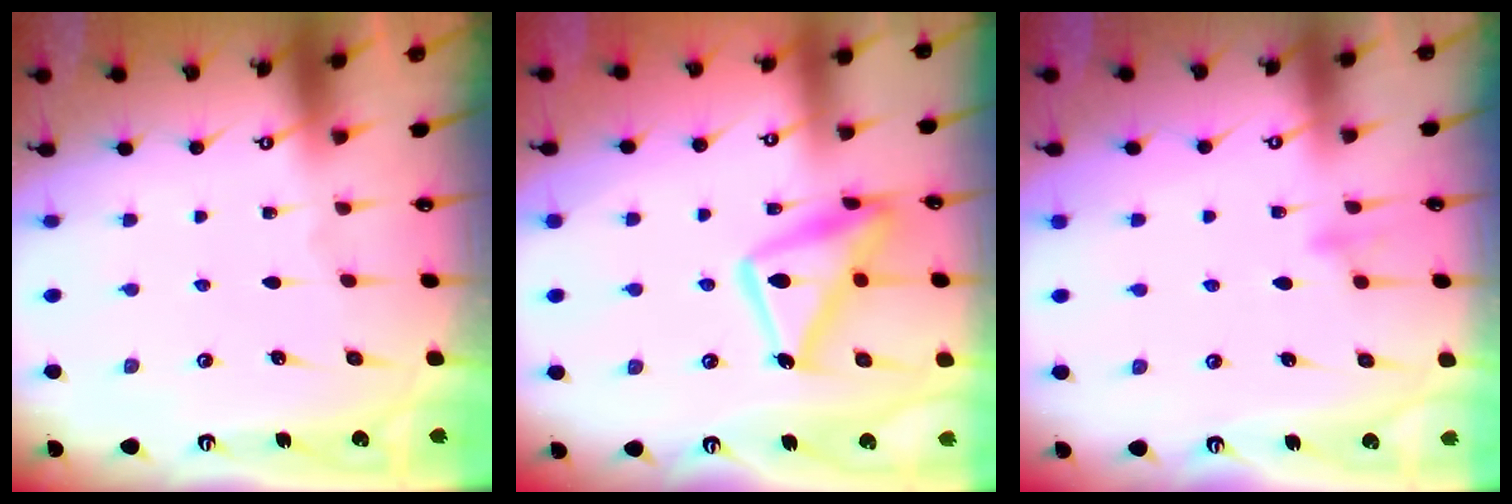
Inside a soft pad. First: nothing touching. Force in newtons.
{"total": 15.8, "press": 15.8, "slide": 1.3}
{"total": 8.5, "press": 8.5, "slide": 0.8}